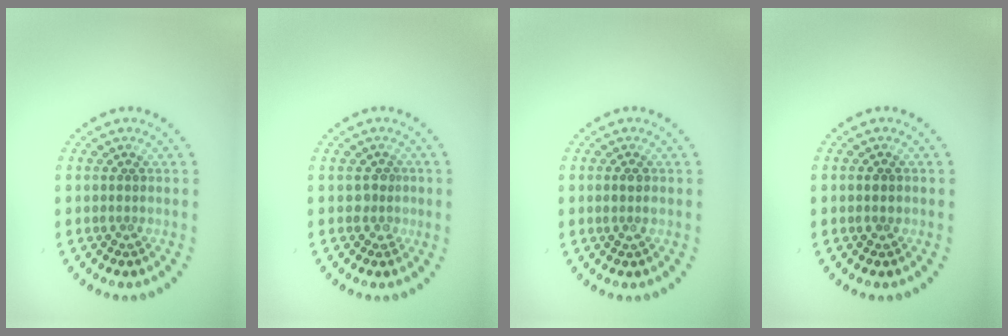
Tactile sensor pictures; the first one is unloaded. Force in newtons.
{"total": 1.3, "press": 1.0, "slide": 0.9}
{"total": 1.0, "press": 0.9, "slide": 0.4}
{"total": 1.0, "press": 1.0, "slide": 0.1}